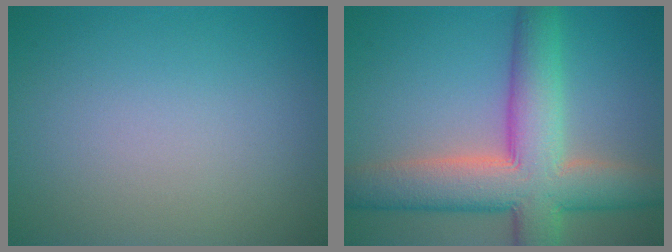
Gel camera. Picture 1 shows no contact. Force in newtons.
{"total": 10.3, "press": 10.3, "slide": 0.6}